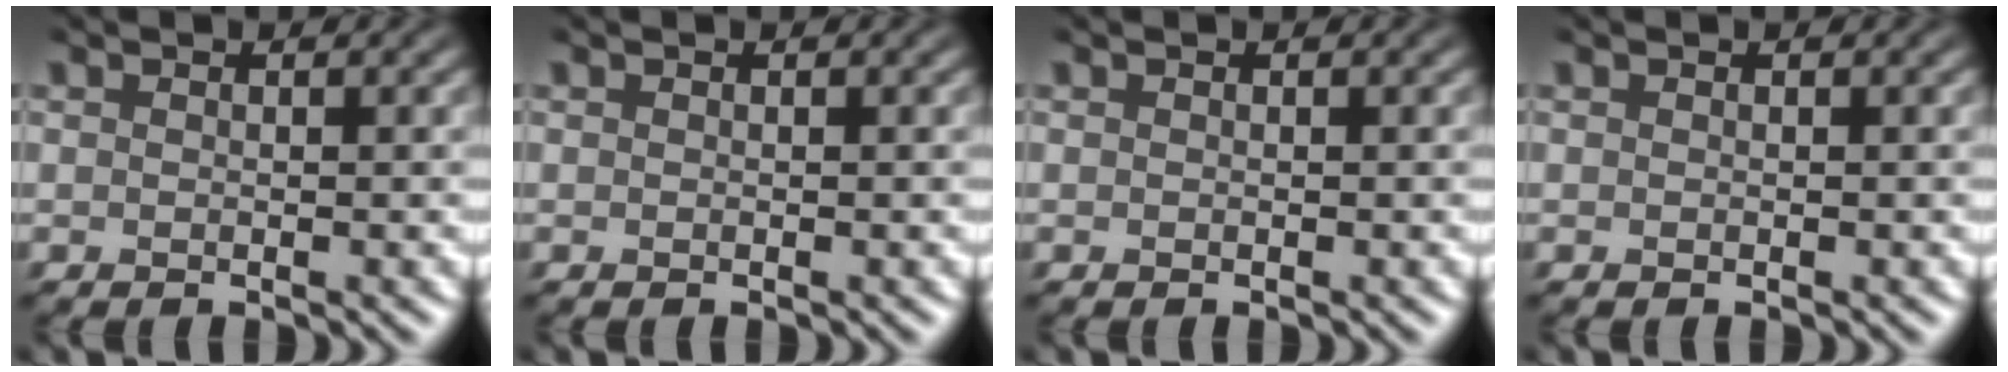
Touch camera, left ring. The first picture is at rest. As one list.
[{"total": 0.0}, {"total": 0.0}, {"total": 0.0}]